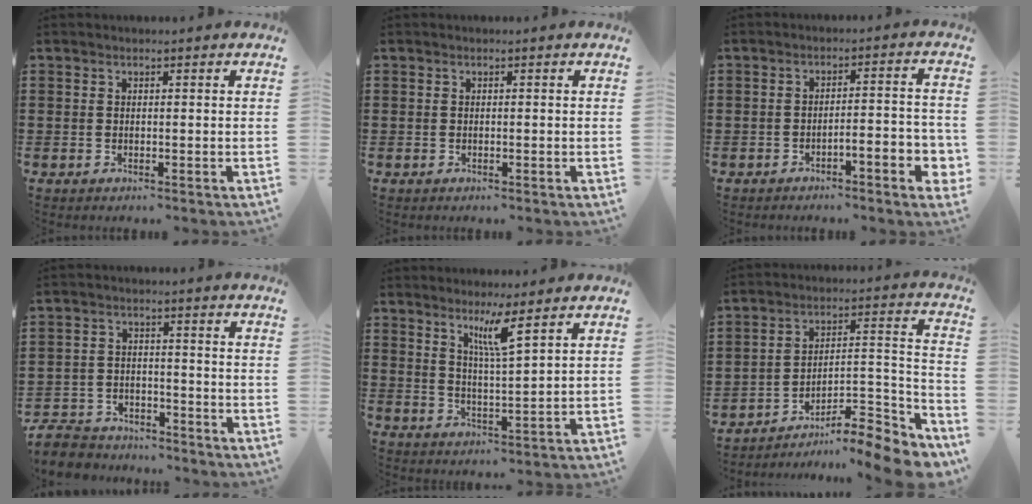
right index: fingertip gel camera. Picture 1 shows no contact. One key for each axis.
{"total": 0.0}
{"total": 4.3, "fx": -2.8, "fy": 0.5, "fz": 3.2, "tx": -0.052, "ty": -0.002, "tz": -0.051}
{"total": 4.8, "fx": -4.6, "fy": 1.2, "fz": 0.3, "tx": -0.020, "ty": 0.005, "tz": -0.098}
{"total": 4.9, "fx": 3.3, "fy": -0.1, "fz": 3.6, "tx": -0.074, "ty": -0.005, "tz": 0.055}
{"total": 8.2, "fx": -7.0, "fy": 1.7, "fz": 4.0, "tx": -0.043, "ty": 0.004, "tz": -0.139}